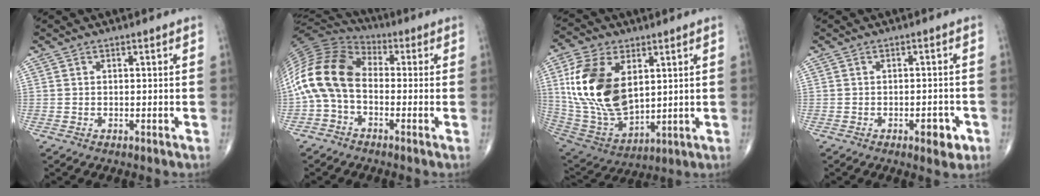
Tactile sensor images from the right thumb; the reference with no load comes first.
{"total": 15.3, "force": [-1.7, 10.0, 11.4], "torque": [-0.230, 0.045, -0.045]}
{"total": 20.3, "force": [4.7, 12.0, 15.7], "torque": [-0.296, -0.026, 0.099]}
{"total": 4.1, "force": [-1.9, 1.8, 3.2], "torque": [-0.028, 0.005, -0.021]}